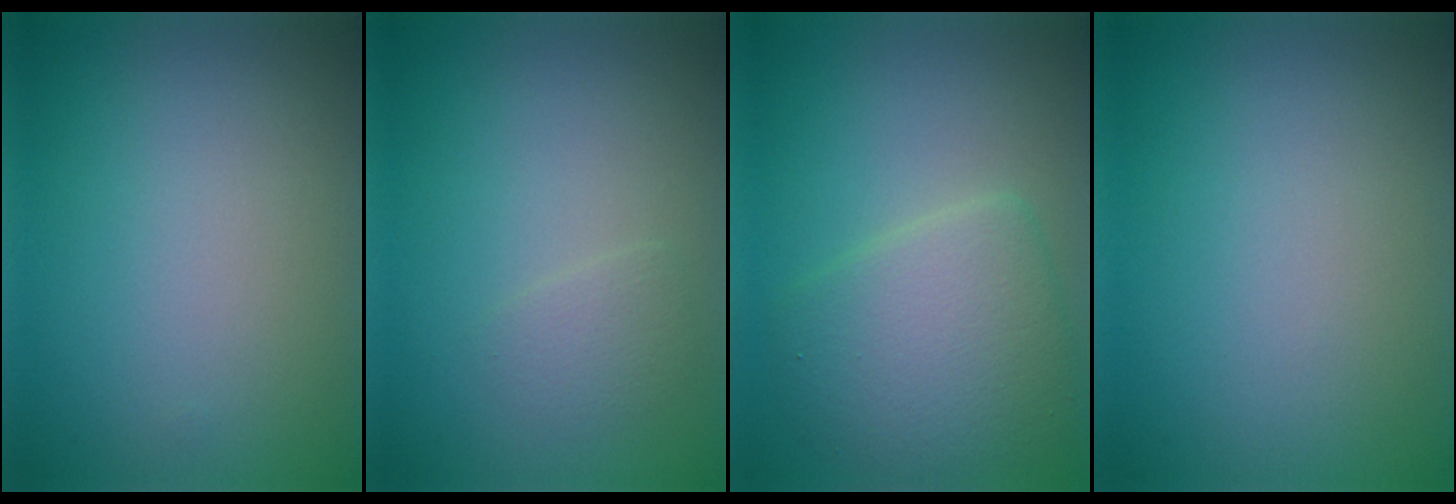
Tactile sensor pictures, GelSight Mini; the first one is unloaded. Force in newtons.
{"total": 1.3, "press": 1.2, "slide": 0.0}
{"total": 5.2, "press": 5.2, "slide": 0.1}
{"total": 0.0}